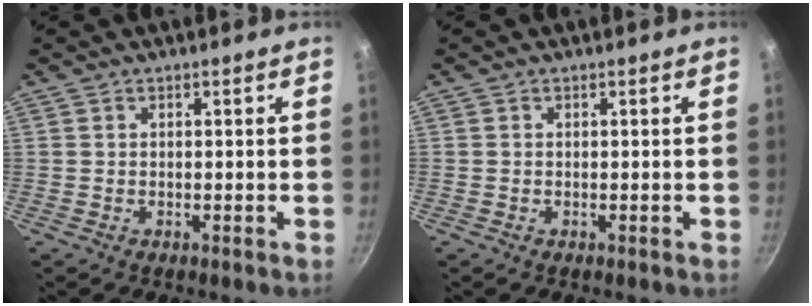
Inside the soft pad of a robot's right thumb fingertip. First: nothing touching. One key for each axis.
{"total": 0.0}